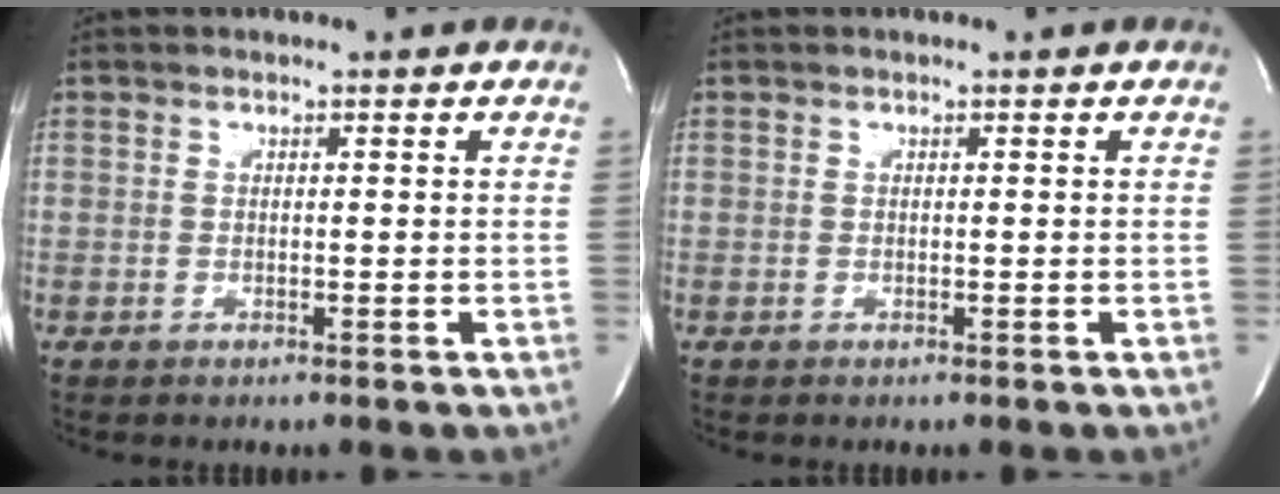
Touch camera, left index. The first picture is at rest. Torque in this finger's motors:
{"motor_torque": [0.00, 0.00, -0.06, 0.00]}